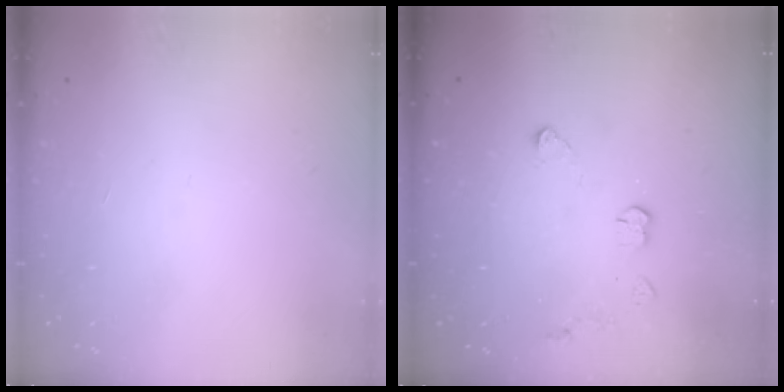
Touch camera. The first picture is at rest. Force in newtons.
{"total": 4.5, "press": 4.5, "slide": 0.4}